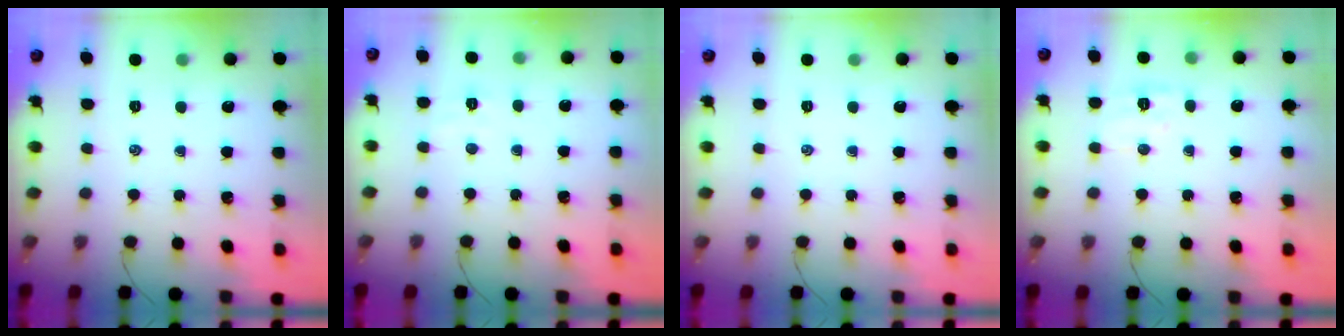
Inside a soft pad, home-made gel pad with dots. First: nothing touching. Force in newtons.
{"total": 2.5, "press": 2.4, "slide": 0.8}
{"total": 0.0}
{"total": 6.1, "press": 6.0, "slide": 1.1}